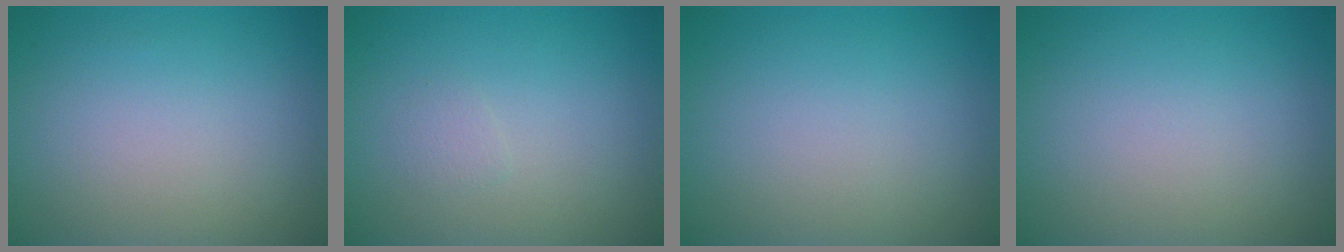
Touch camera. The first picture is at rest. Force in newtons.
{"total": 0.7, "press": 0.7, "slide": 0.0}
{"total": 0.0}
{"total": 0.0}